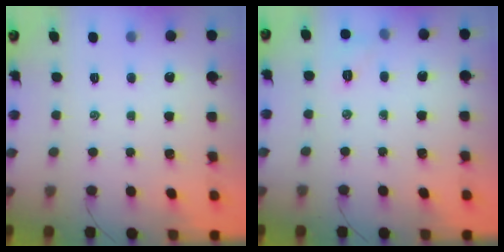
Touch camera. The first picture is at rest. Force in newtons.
{"total": 5.6, "press": 5.4, "slide": 1.5}